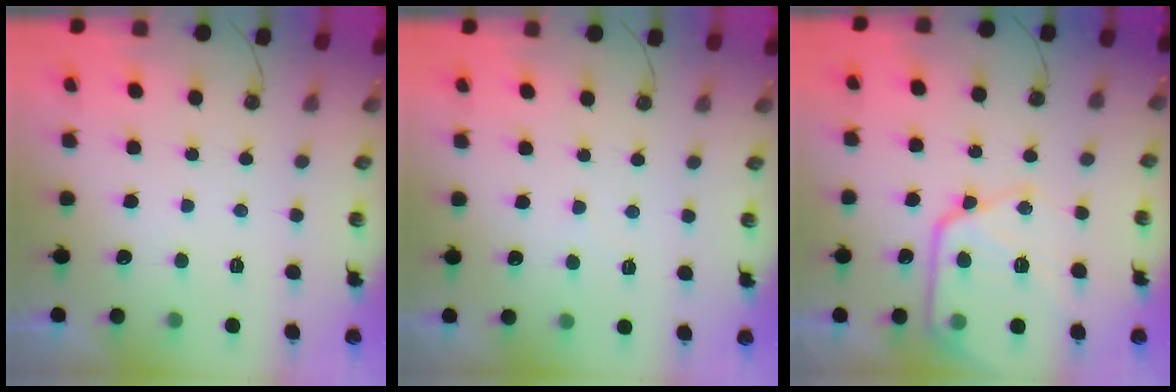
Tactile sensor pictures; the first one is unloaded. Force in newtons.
{"total": 2.0, "press": 2.0, "slide": 0.3}
{"total": 16.3, "press": 16.3, "slide": 1.0}